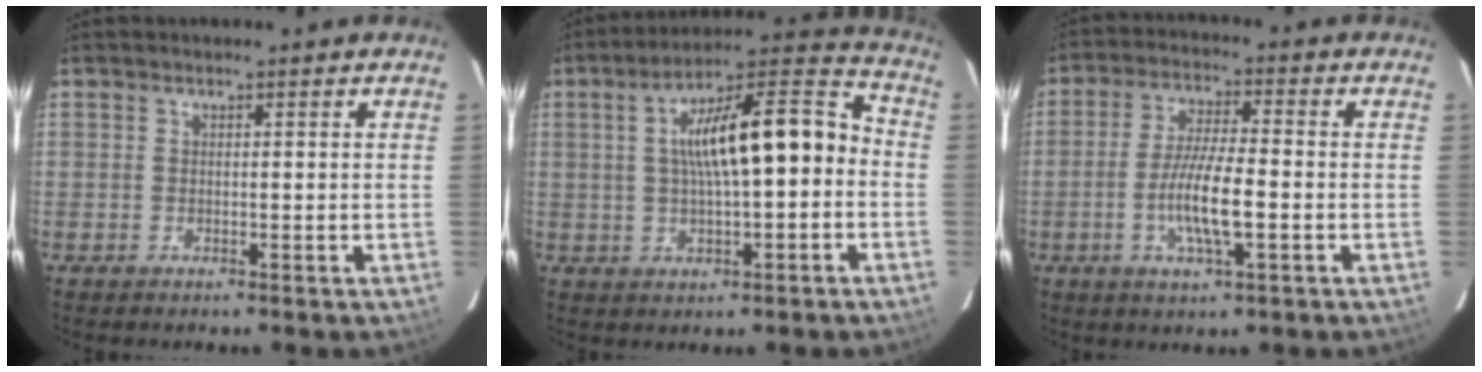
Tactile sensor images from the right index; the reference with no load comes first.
{"total": 16.5, "force": [-0.3, 5.0, 15.7], "torque": [-0.239, 0.042, 0.001]}
{"total": 9.1, "force": [-2.5, 1.6, 8.6], "torque": [-0.169, -0.005, -0.047]}